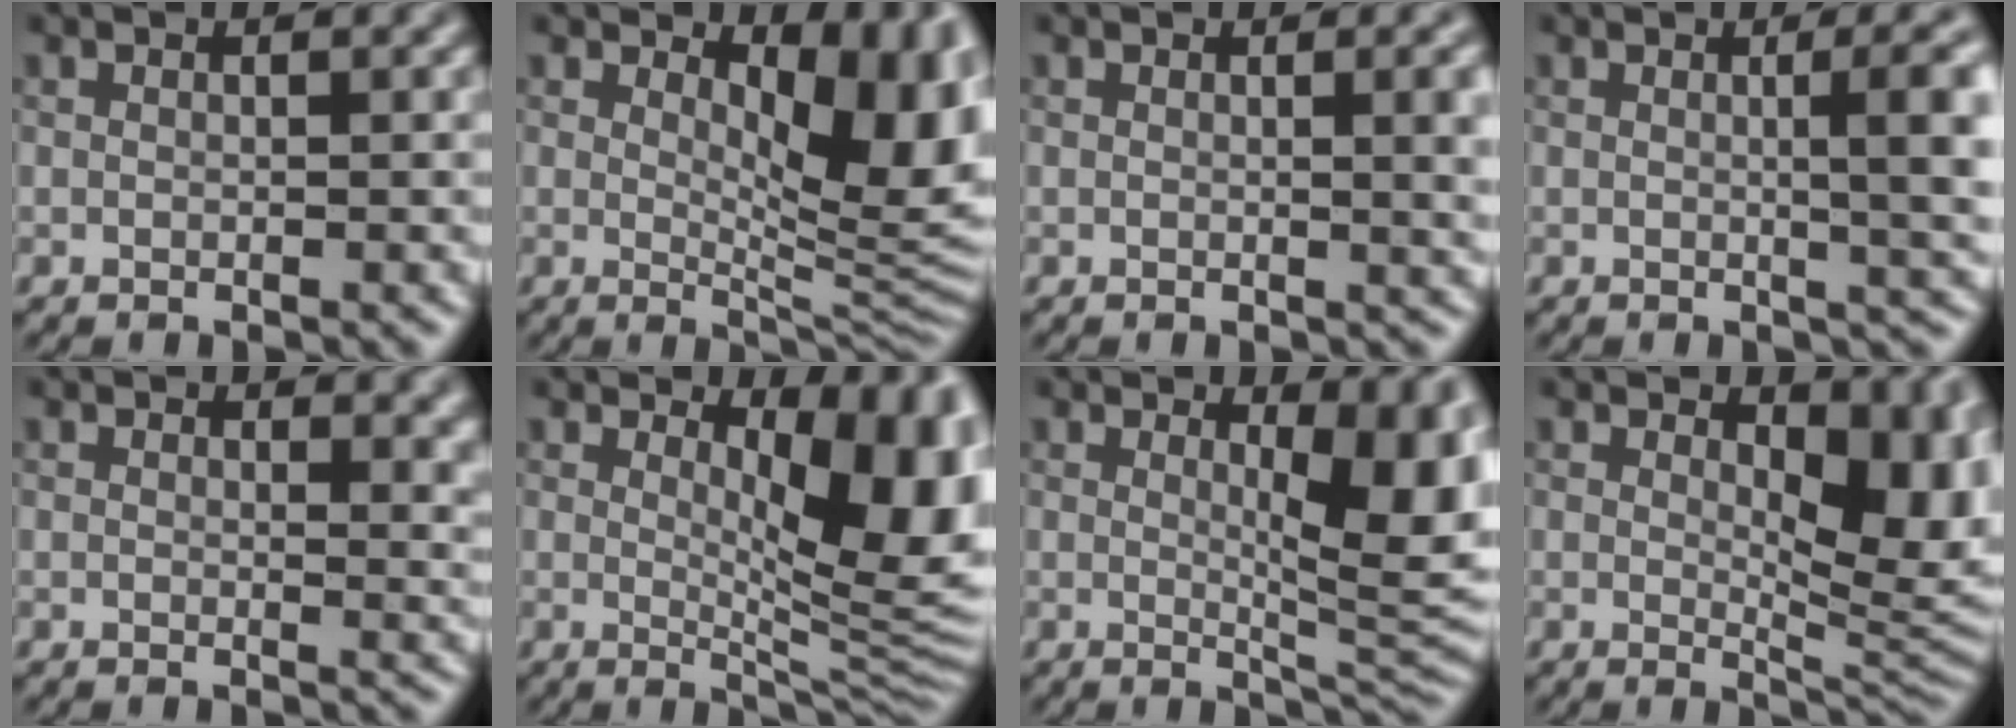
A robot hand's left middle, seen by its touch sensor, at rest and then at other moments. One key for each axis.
{"total": 8.9, "fx": 2.7, "fy": 4.0, "fz": 7.5, "tx": -0.099, "ty": -0.016, "tz": 0.044}
{"total": 3.9, "fx": 0.5, "fy": 1.2, "fz": 3.6, "tx": -0.036, "ty": 0.007, "tz": 0.004}
{"total": 6.4, "fx": 0.5, "fy": 1.9, "fz": 6.0, "tx": -0.061, "ty": 0.009, "tz": 0.006}
{"total": 2.7, "fx": 1.2, "fy": 1.4, "fz": 1.9, "tx": -0.020, "ty": -0.008, "tz": 0.017}
{"total": 9.4, "fx": 2.4, "fy": 3.9, "fz": 8.2, "tx": -0.108, "ty": -0.013, "tz": 0.041}
{"total": 7.4, "fx": 1.7, "fy": 2.5, "fz": 6.7, "tx": -0.084, "ty": -0.014, "tz": 0.034}
{"total": 7.1, "fx": 1.9, "fy": 3.7, "fz": 5.8, "tx": -0.076, "ty": -0.015, "tz": 0.029}